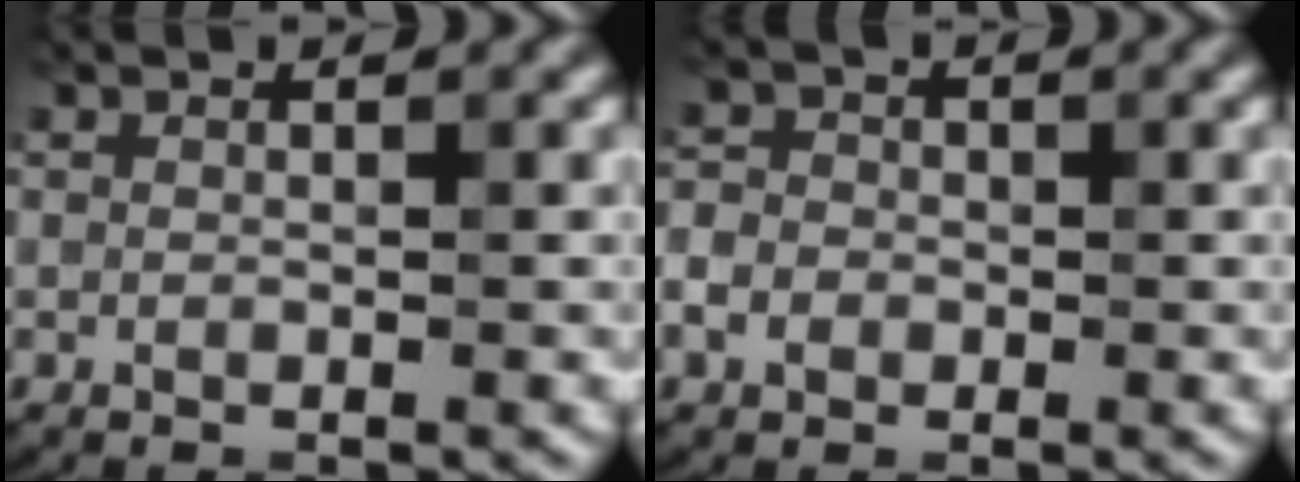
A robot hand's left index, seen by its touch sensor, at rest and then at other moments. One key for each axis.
{"total": 2.8, "fx": -0.7, "fy": 2.5, "fz": 1.1, "tx": -0.009, "ty": 0.003, "tz": -0.023}